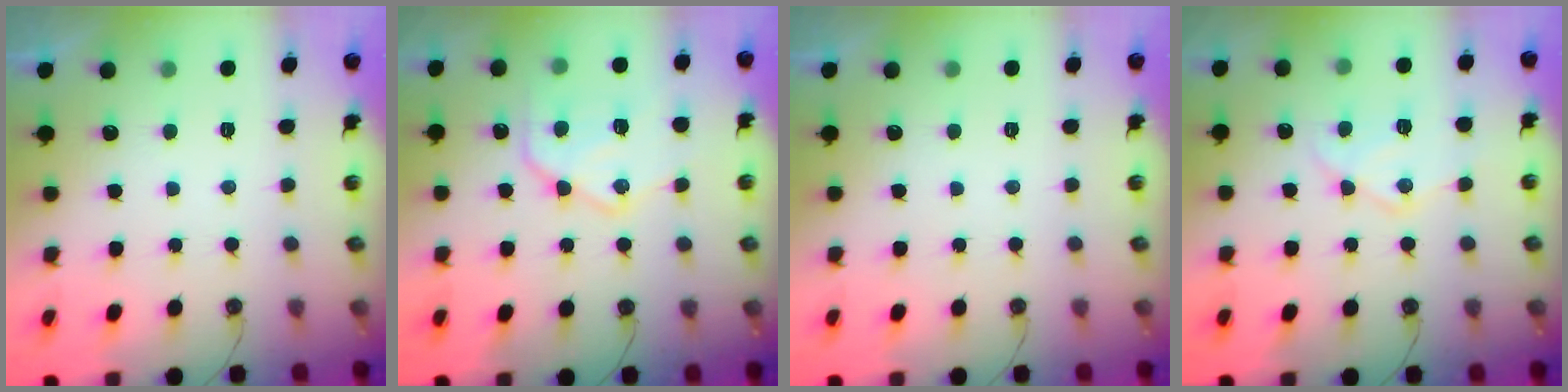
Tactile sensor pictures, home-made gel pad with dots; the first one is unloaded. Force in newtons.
{"total": 16.7, "press": 16.6, "slide": 1.3}
{"total": 0.0}
{"total": 13.1, "press": 13.1, "slide": 1.1}